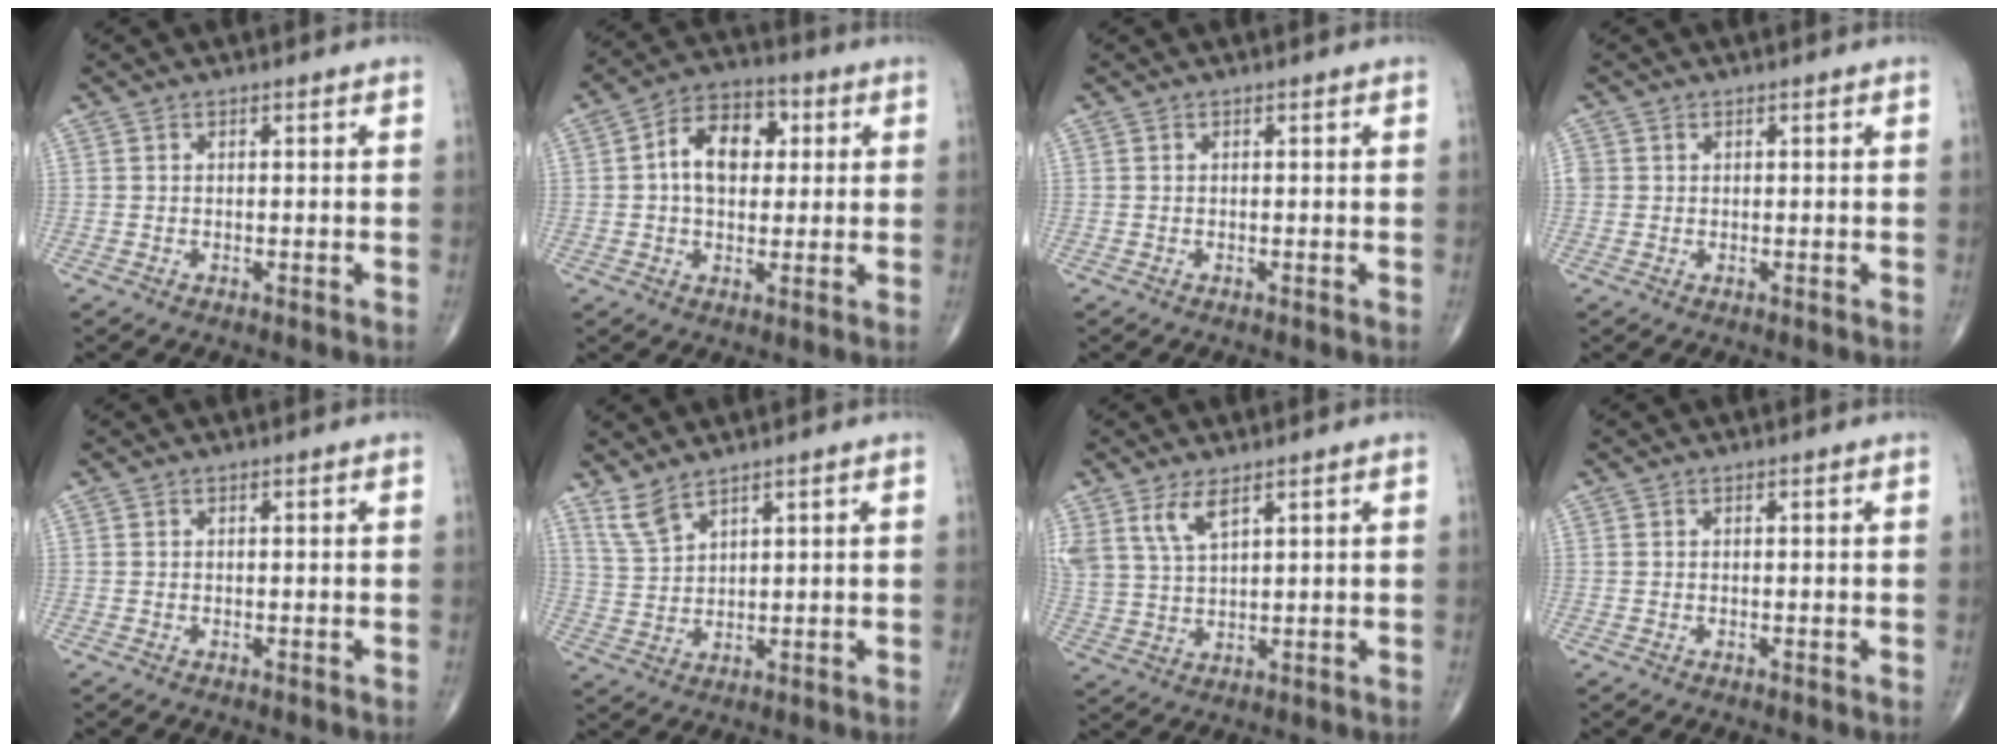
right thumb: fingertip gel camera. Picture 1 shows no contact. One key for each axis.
{"total": 10.8, "fx": 1.9, "fy": 7.2, "fz": 7.8, "tx": -0.105, "ty": 0.018, "tz": 0.024}
{"total": 0.0}
{"total": 1.3, "fx": 0.3, "fy": 1.3, "fz": 0.3, "tx": 0.005, "ty": 0.001, "tz": 0.005}
{"total": 0.0}
{"total": 4.6, "fx": 3.8, "fy": 1.2, "fz": 2.3, "tx": -0.051, "ty": -0.022, "tz": 0.088}
{"total": 6.2, "fx": 3.8, "fy": 2.4, "fz": 4.2, "tx": -0.088, "ty": -0.016, "tz": 0.085}
{"total": 0.0}